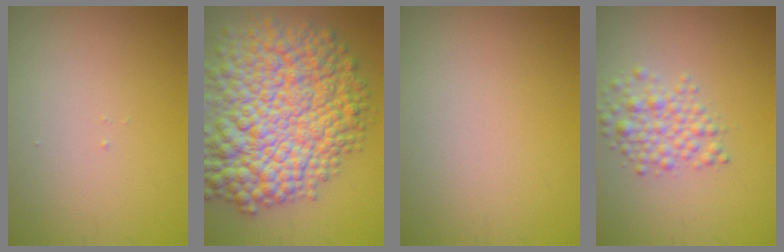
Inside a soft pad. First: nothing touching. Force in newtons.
{"total": 13.9, "press": 13.9, "slide": 0.3}
{"total": 0.0}
{"total": 3.0, "press": 3.0, "slide": 0.2}